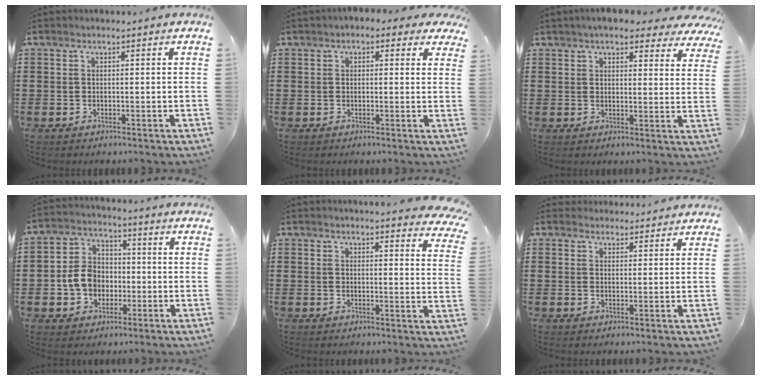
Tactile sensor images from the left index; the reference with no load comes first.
{"total": 1.7, "force": [0.7, 1.1, 1.0], "torque": [-0.015, 0.006, 0.009]}
{"total": 5.1, "force": [4.5, 1.1, 2.3], "torque": [-0.051, -0.008, 0.078]}
{"total": 7.0, "force": [-1.2, 6.0, 3.4], "torque": [-0.089, 0.016, -0.025]}
{"total": 3.4, "force": [3.3, -0.1, 0.6], "torque": [-0.016, -0.016, 0.061]}
{"total": 2.6, "force": [2.5, 0.6, -0.2], "torque": [-0.004, -0.003, 0.048]}